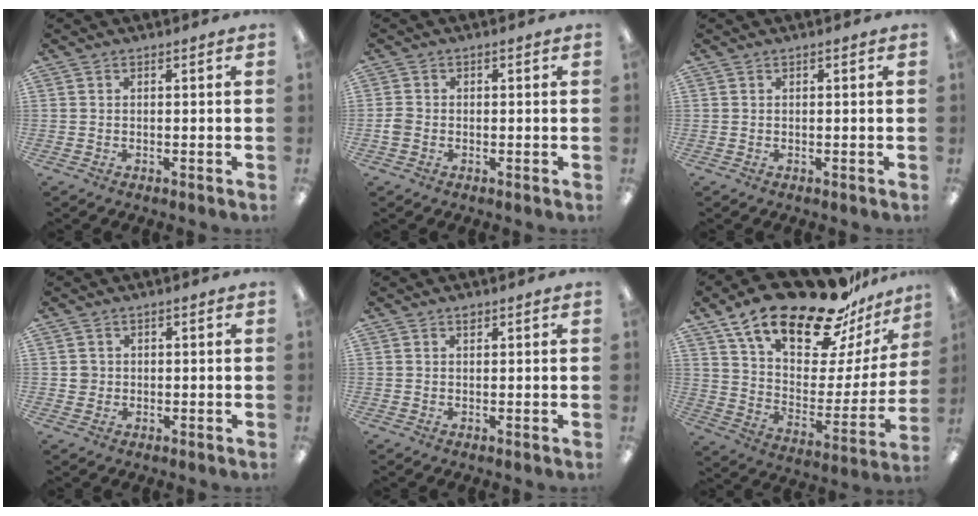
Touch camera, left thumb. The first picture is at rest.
{"total": 2.1, "force": [-0.7, 1.7, 1.0], "torque": [-0.017, 0.004, -0.012]}
{"total": 0.0}
{"total": 2.0, "force": [0.2, 1.9, 0.4], "torque": [-0.001, 0.002, 0.000]}
{"total": 1.0, "force": [0.7, 0.5, 0.5], "torque": [-0.003, -0.003, 0.011]}
{"total": 25.2, "force": [18.5, 9.4, 14.3], "torque": [-0.226, -0.123, 0.315]}